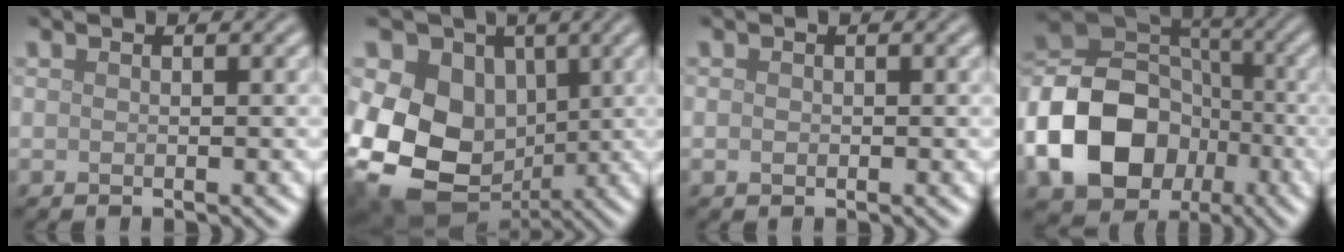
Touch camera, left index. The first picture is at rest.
{"total": 15.8, "force": [-0.6, 12.9, 9.2], "torque": [-0.180, -0.013, -0.026]}
{"total": 0.6, "force": [-0.1, 0.5, 0.3], "torque": [-0.004, -0.001, -0.002]}
{"total": 13.6, "force": [-4.3, 10.5, 7.5], "torque": [-0.160, -0.007, -0.088]}